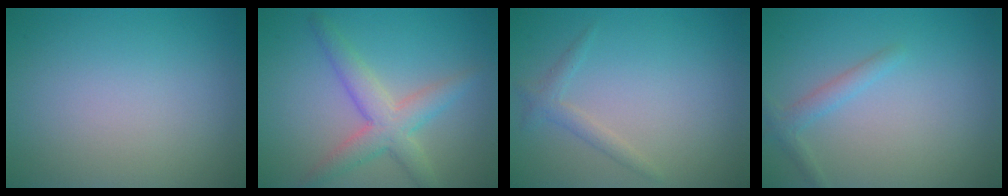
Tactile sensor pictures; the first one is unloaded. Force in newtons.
{"total": 4.2, "press": 4.2, "slide": 0.2}
{"total": 1.4, "press": 1.4, "slide": 0.1}
{"total": 1.6, "press": 1.6, "slide": 0.1}